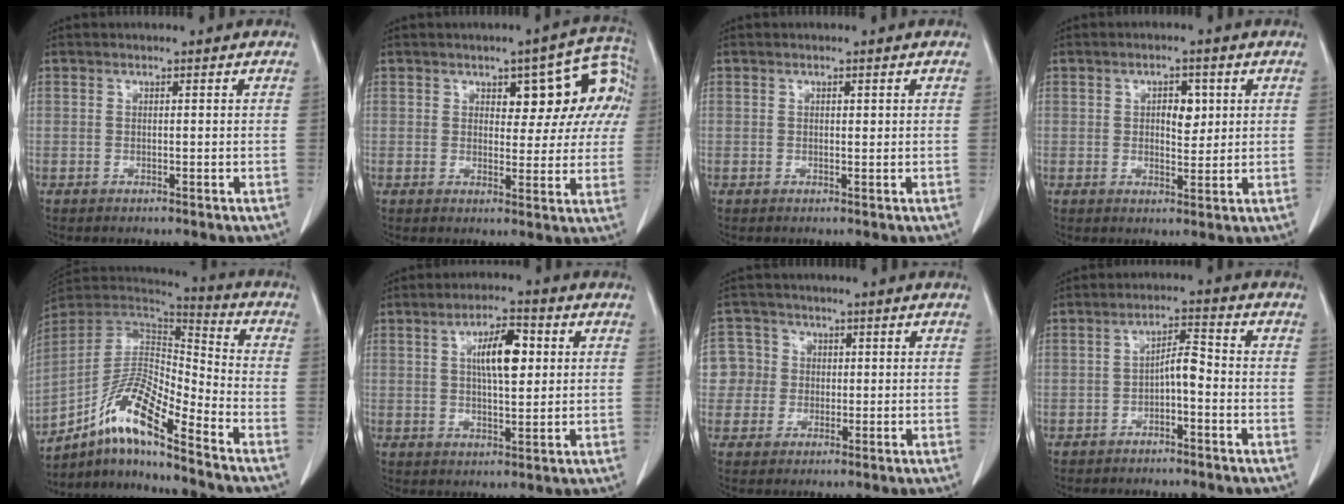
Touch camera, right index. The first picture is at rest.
{"total": 9.6, "force": [3.0, 4.7, 7.8], "torque": [-0.074, 0.034, 0.033]}
{"total": 0.6, "force": [0.3, 0.2, 0.4], "torque": [-0.009, -0.001, 0.004]}
{"total": 3.8, "force": [1.0, 1.9, 3.1], "torque": [-0.047, 0.002, 0.016]}
{"total": 14.3, "force": [-9.4, 1.8, 10.7], "torque": [-0.204, 0.010, -0.172]}
{"total": 7.6, "force": [1.9, 2.3, 7.0], "torque": [-0.123, 0.009, 0.033]}
{"total": 6.2, "force": [0.6, 6.2, 0.1], "torque": [-0.001, 0.024, 0.014]}
{"total": 3.8, "force": [-1.3, 1.1, 3.5], "torque": [-0.060, 0.015, -0.021]}